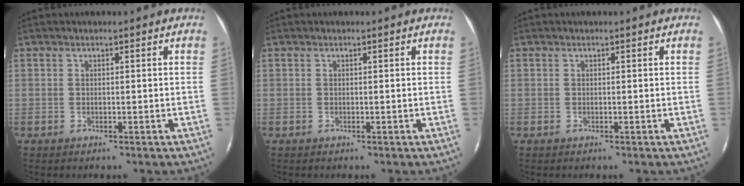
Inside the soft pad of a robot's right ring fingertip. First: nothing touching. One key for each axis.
{"total": 0.0}
{"total": 0.0}